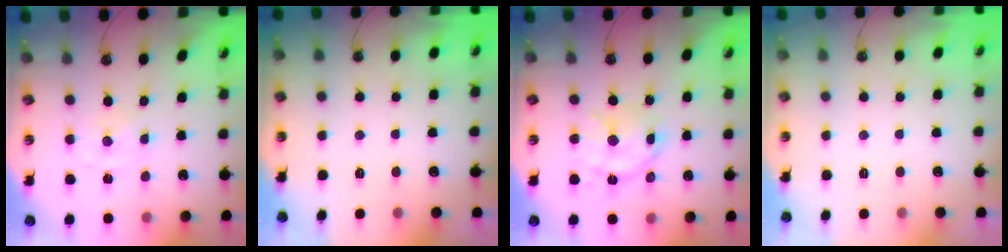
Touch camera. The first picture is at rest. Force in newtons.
{"total": 0.0}
{"total": 13.3, "press": 13.2, "slide": 0.9}
{"total": 0.0}